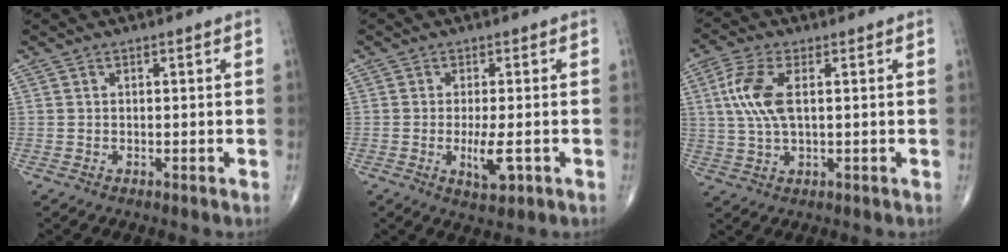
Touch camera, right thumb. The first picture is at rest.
{"total": 4.8, "force": [-1.2, 1.4, 4.5], "torque": [-0.077, -0.009, -0.016]}
{"total": 8.6, "force": [1.6, 3.9, 7.5], "torque": [-0.176, 0.006, 0.032]}